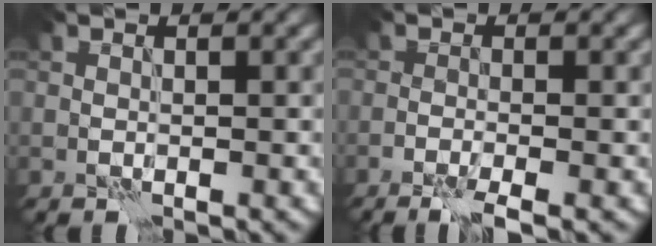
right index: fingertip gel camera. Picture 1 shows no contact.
{"total": 2.7, "force": [-1.8, 0.3, 2.0], "torque": [-0.039, -0.001, -0.039]}